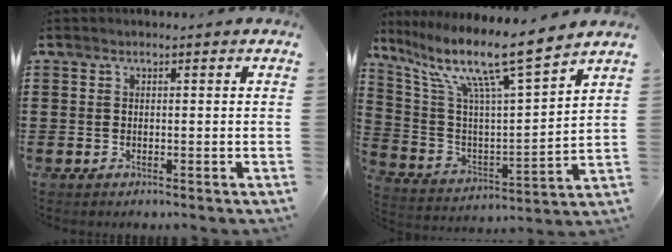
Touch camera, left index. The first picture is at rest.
{"total": 12.8, "force": [9.3, 1.1, 8.7], "torque": [-0.190, -0.058, 0.148]}